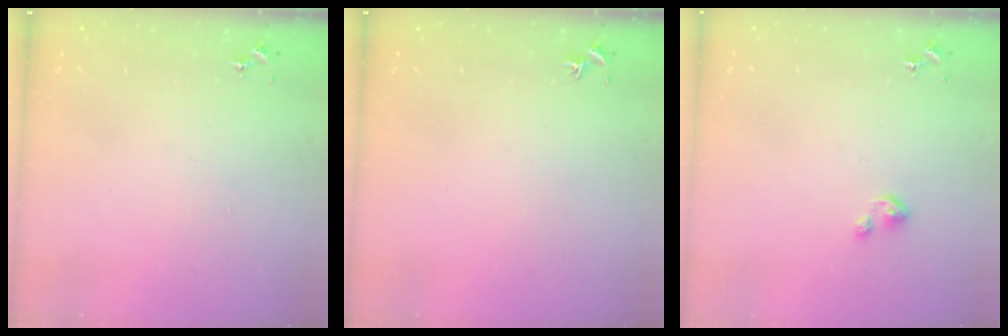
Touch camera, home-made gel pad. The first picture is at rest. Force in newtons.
{"total": 0.0}
{"total": 2.4, "press": 2.4, "slide": 0.2}